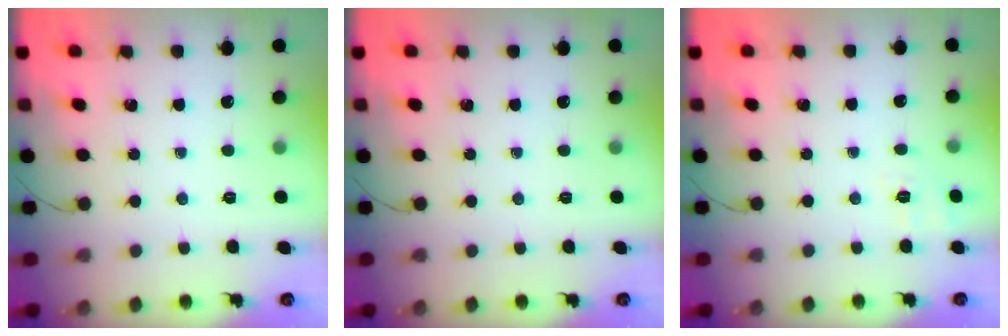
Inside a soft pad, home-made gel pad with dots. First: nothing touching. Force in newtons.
{"total": 0.0}
{"total": 2.5, "press": 1.1, "slide": 2.2}